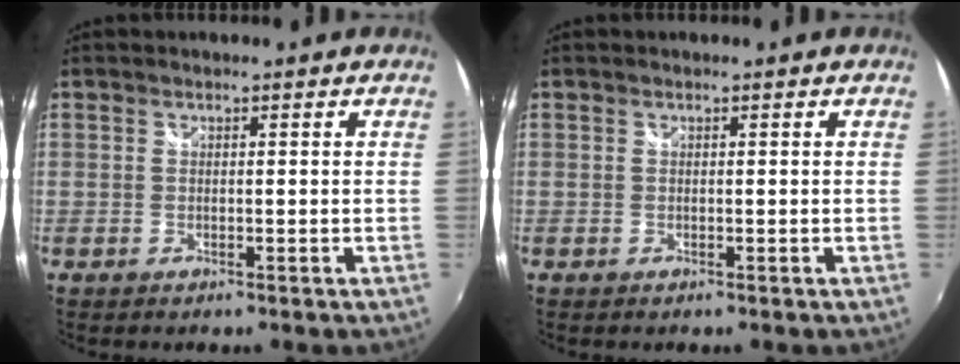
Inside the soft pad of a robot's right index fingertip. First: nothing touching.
{"total": 0.0}